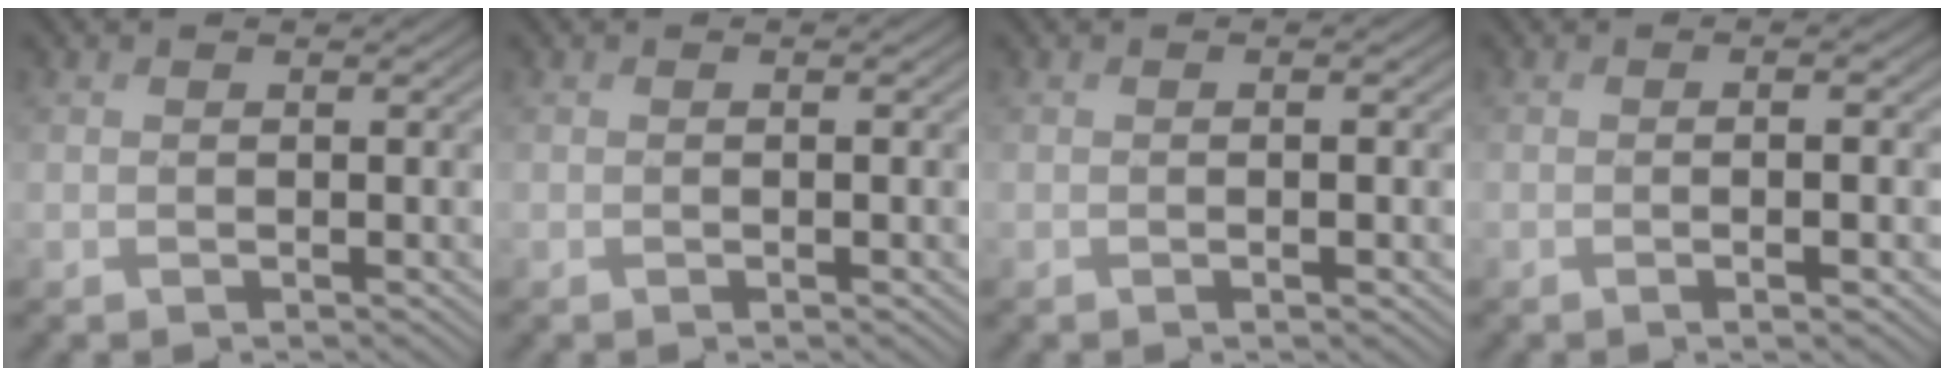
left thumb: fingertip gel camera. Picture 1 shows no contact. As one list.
[{"total": 0.7, "force": [-0.1, 0.1, 0.7], "torque": [-0.011, -0.001, -0.003]}, {"total": 1.7, "force": [-0.3, 0.2, 1.6], "torque": [-0.028, 0.000, -0.006]}, {"total": 3.6, "force": [-0.5, 0.8, 3.4], "torque": [-0.057, 0.001, -0.011]}]